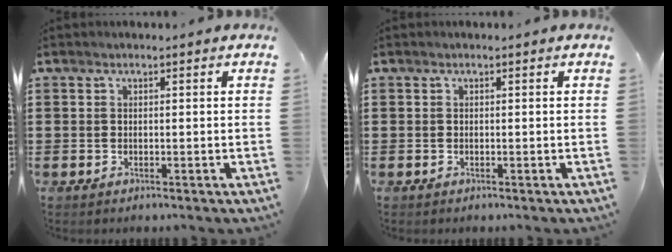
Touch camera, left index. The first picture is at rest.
{"total": 0.0}